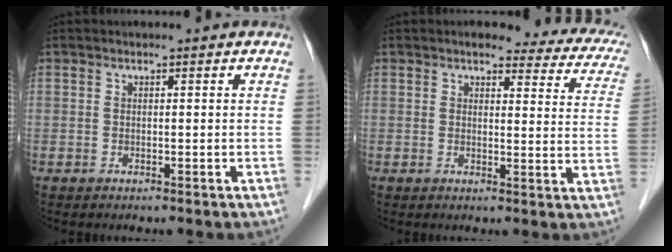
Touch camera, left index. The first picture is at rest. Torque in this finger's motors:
{"motor_torque": [0.73, -0.79, 0.21, 0.01]}